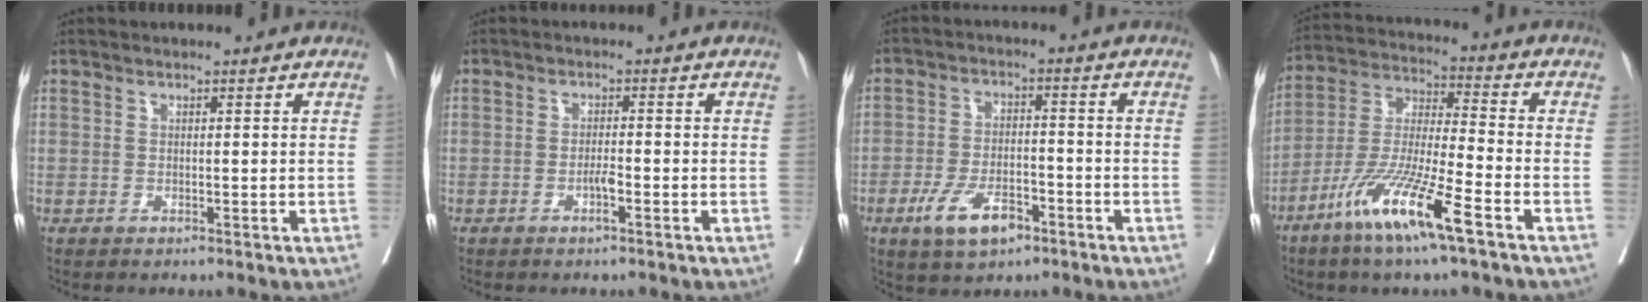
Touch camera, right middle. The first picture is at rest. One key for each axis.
{"total": 1.9, "fx": -1.0, "fy": 0.1, "fz": 1.6, "tx": -0.028, "ty": 0.000, "tz": -0.019}
{"total": 7.7, "fx": -4.3, "fy": 3.2, "fz": 5.4, "tx": -0.106, "ty": -0.002, "tz": -0.073}
{"total": 13.5, "fx": -7.7, "fy": 0.4, "fz": 11.1, "tx": -0.228, "ty": -0.028, "tz": -0.153}